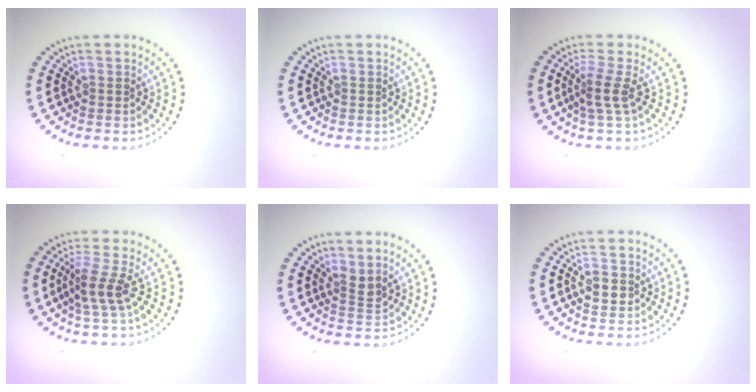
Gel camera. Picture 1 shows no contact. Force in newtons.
{"total": 0.0}
{"total": 2.2, "press": 1.5, "slide": 1.7}
{"total": 2.6, "press": 1.9, "slide": 1.7}
{"total": 1.6, "press": 1.1, "slide": 1.1}
{"total": 2.2, "press": 2.2, "slide": 0.1}